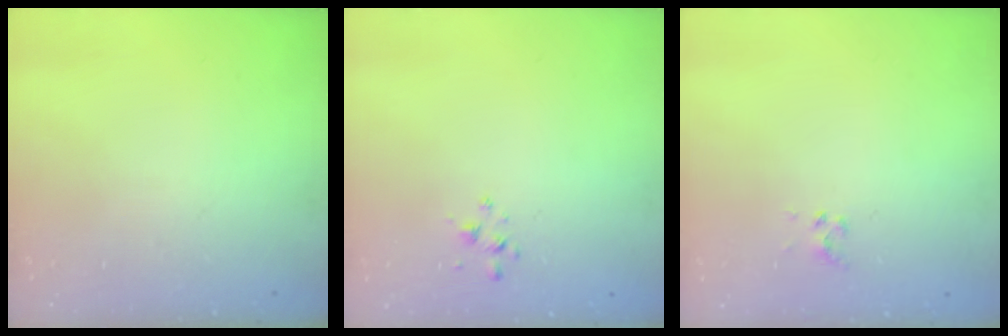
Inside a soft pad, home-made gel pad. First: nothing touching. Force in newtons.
{"total": 2.0, "press": 1.9, "slide": 0.6}
{"total": 2.3, "press": 2.1, "slide": 1.0}